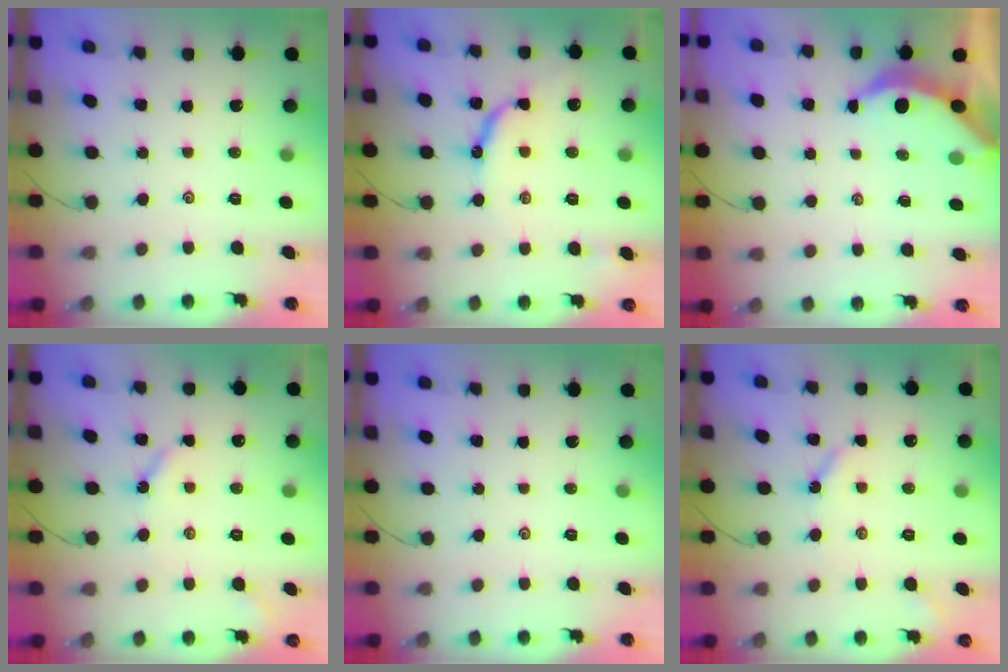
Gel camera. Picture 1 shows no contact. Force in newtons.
{"total": 8.7, "press": 8.6, "slide": 0.9}
{"total": 3.8, "press": 3.8, "slide": 0.5}
{"total": 4.3, "press": 4.3, "slide": 0.4}
{"total": 0.0}
{"total": 4.3, "press": 4.3, "slide": 0.4}